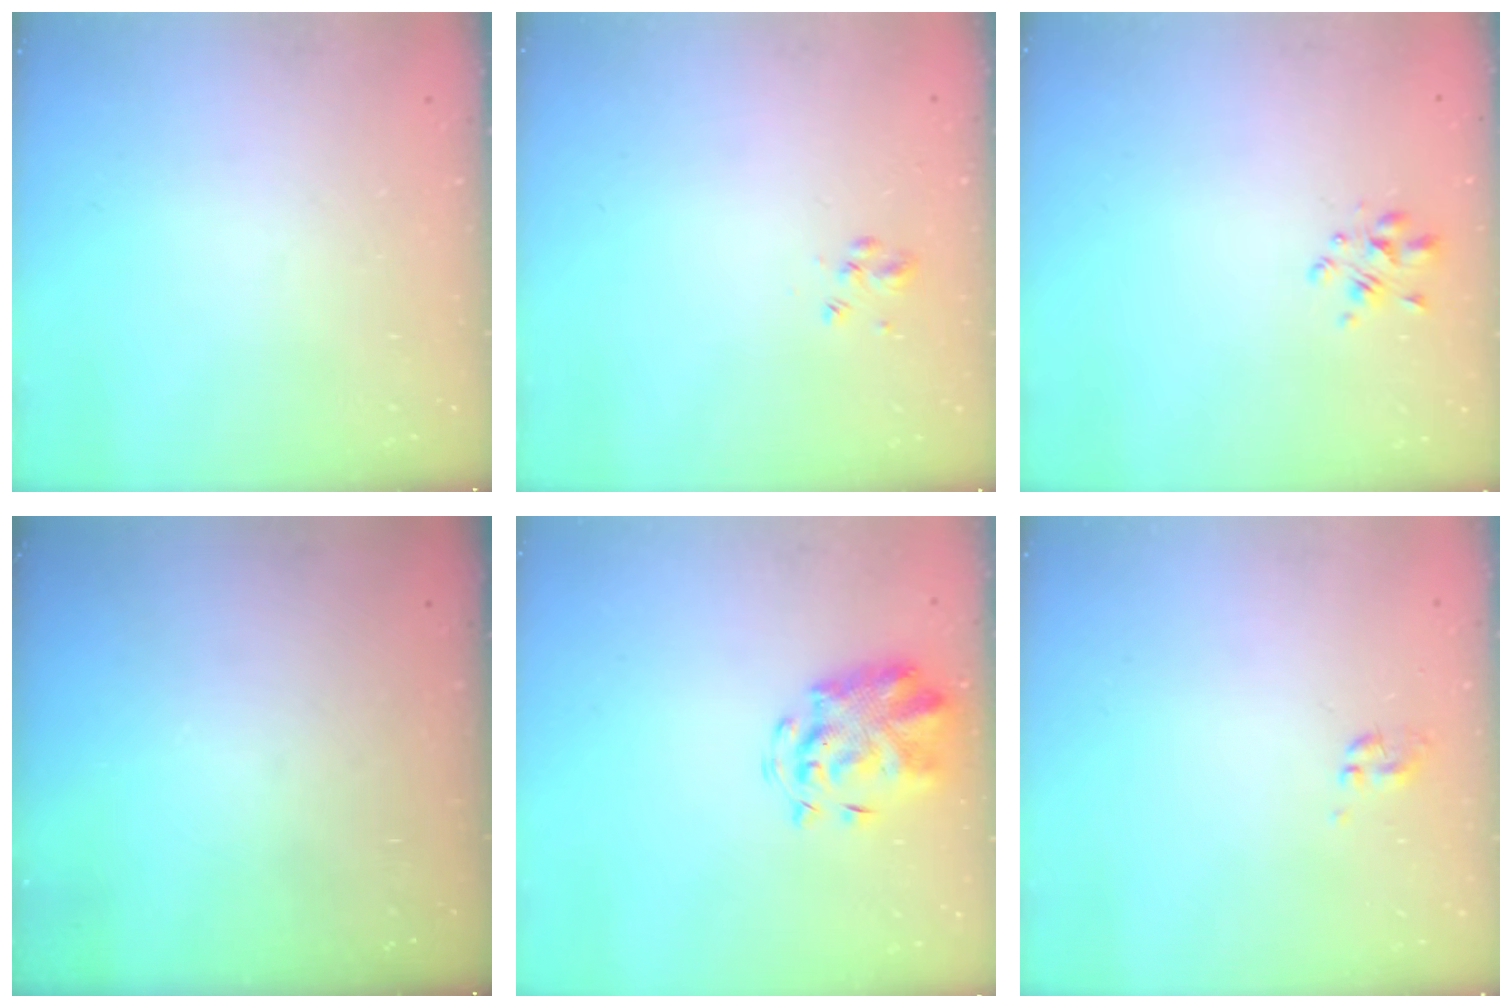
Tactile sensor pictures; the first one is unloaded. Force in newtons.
{"total": 2.9, "press": 2.8, "slide": 1.0}
{"total": 2.4, "press": 2.3, "slide": 0.7}
{"total": 0.0}
{"total": 4.0, "press": 3.8, "slide": 1.2}
{"total": 0.0}